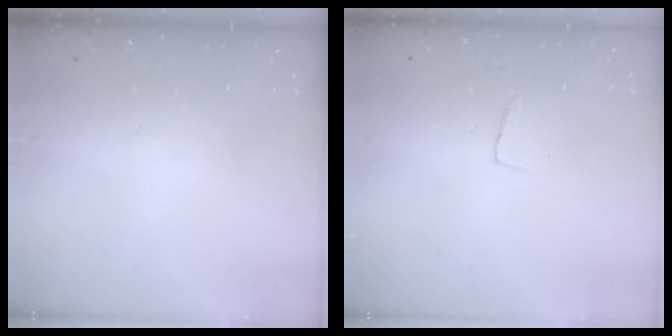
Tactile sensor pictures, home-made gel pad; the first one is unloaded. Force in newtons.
{"total": 3.3, "press": 3.3, "slide": 0.2}